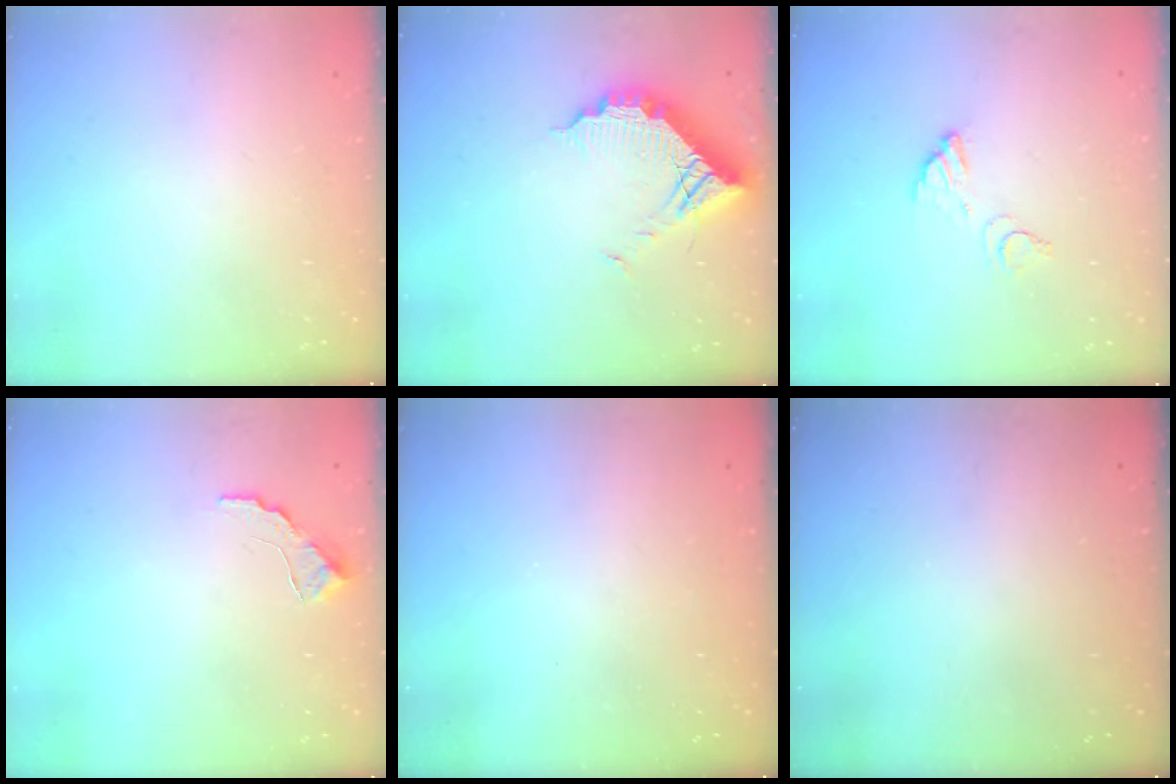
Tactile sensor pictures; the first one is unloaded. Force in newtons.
{"total": 13.0, "press": 13.0, "slide": 1.0}
{"total": 4.0, "press": 3.9, "slide": 0.3}
{"total": 6.6, "press": 6.5, "slide": 0.5}
{"total": 2.9, "press": 2.9, "slide": 0.3}
{"total": 3.1, "press": 3.1, "slide": 0.3}